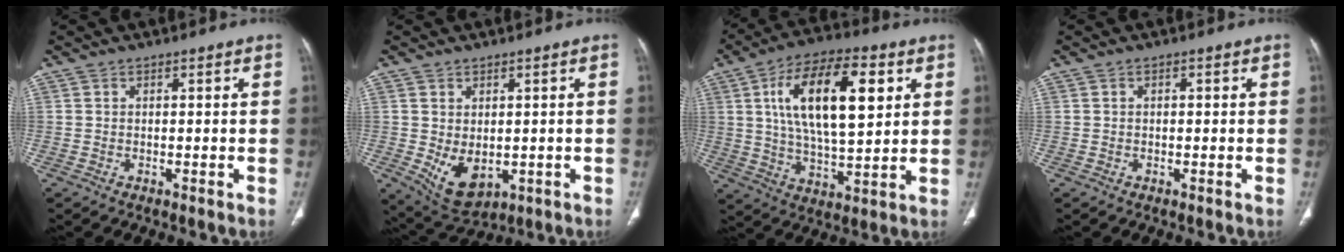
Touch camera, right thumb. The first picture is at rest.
{"total": 7.3, "force": [-0.8, 4.8, 5.4], "torque": [-0.077, -0.012, 0.011]}
{"total": 19.7, "force": [5.8, 8.4, 16.9], "torque": [-0.273, -0.006, 0.097]}
{"total": 0.5, "force": [0.1, 0.2, 0.5], "torque": [-0.012, 0.003, 0.003]}